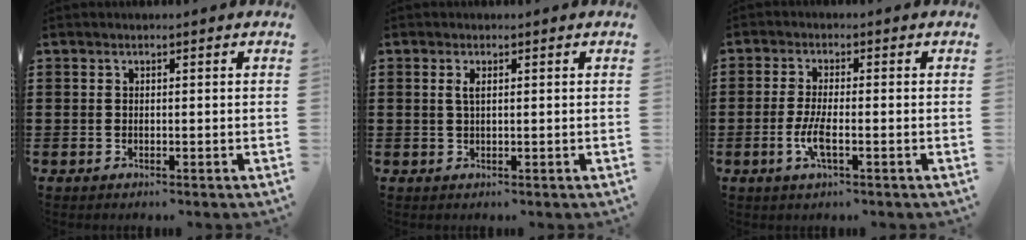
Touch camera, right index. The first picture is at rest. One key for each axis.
{"total": 1.5, "fx": 0.4, "fy": 0.5, "fz": 1.4, "tx": -0.028, "ty": 0.004, "tz": 0.006}
{"total": 4.2, "fx": -1.4, "fy": 1.0, "fz": 3.8, "tx": -0.085, "ty": -0.006, "tz": -0.031}